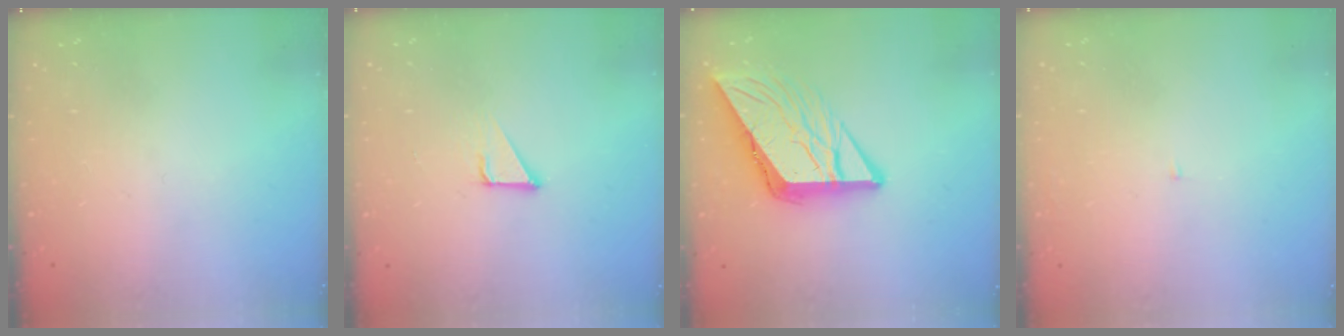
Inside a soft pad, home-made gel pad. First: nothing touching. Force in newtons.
{"total": 2.1, "press": 2.1, "slide": 0.1}
{"total": 11.2, "press": 11.2, "slide": 1.1}
{"total": 2.1, "press": 2.1, "slide": 0.2}